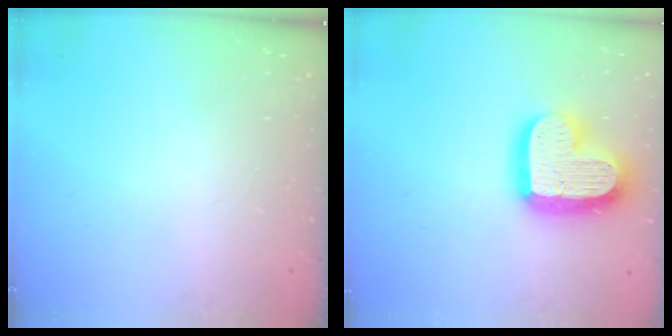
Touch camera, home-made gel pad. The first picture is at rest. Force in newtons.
{"total": 20.7, "press": 20.7, "slide": 1.7}